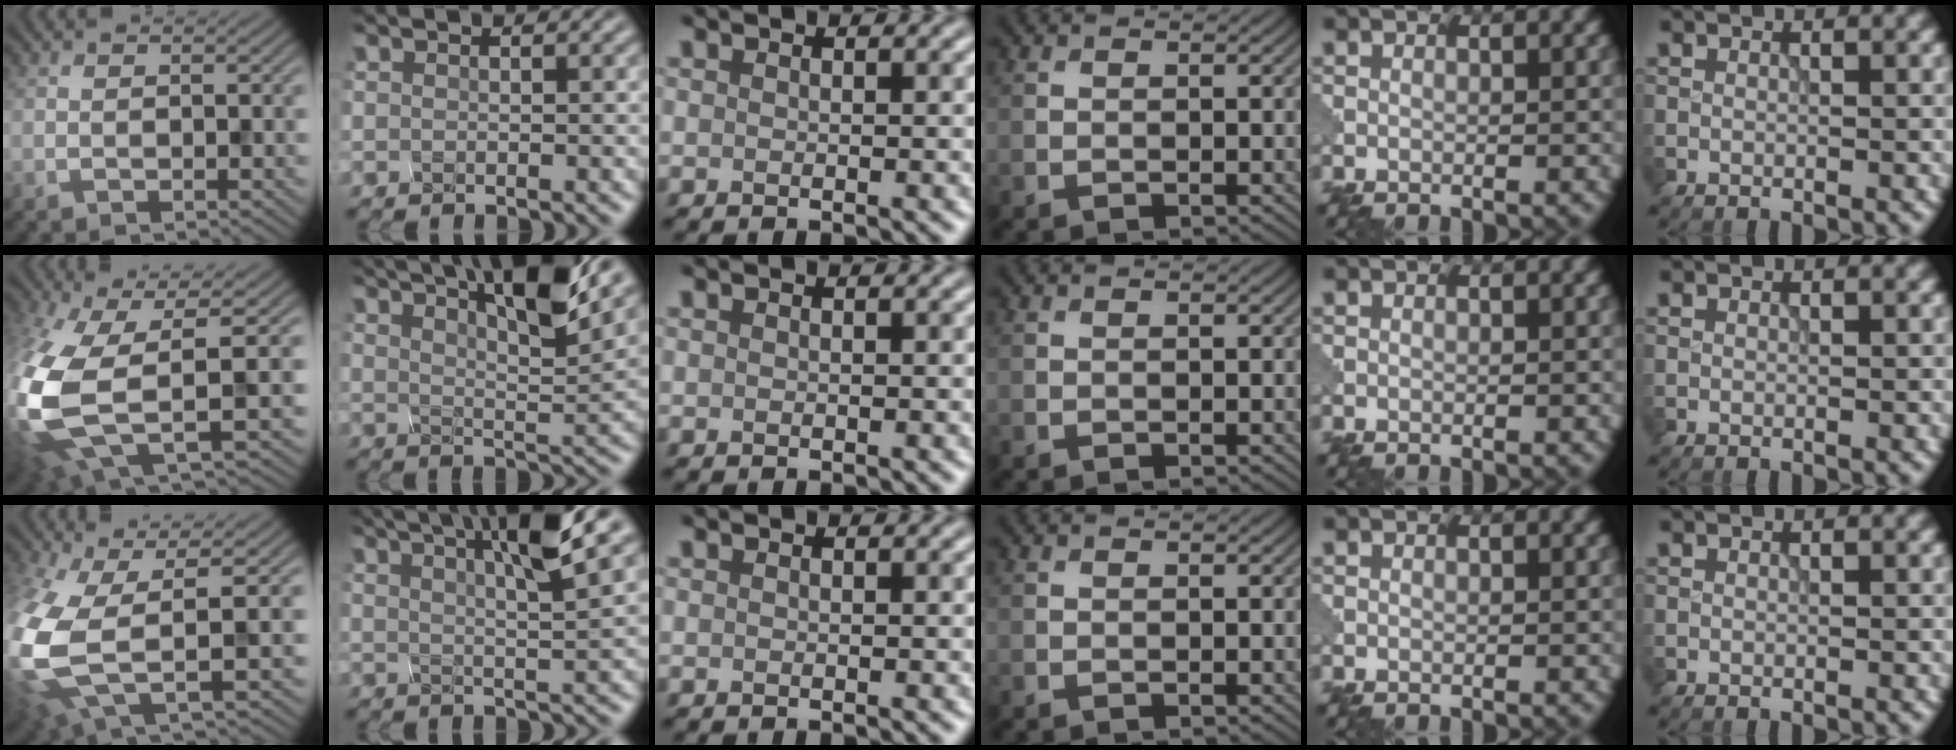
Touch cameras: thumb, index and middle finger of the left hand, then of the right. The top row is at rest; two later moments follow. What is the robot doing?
{"motion": "squeeze", "object": "clothespin"}